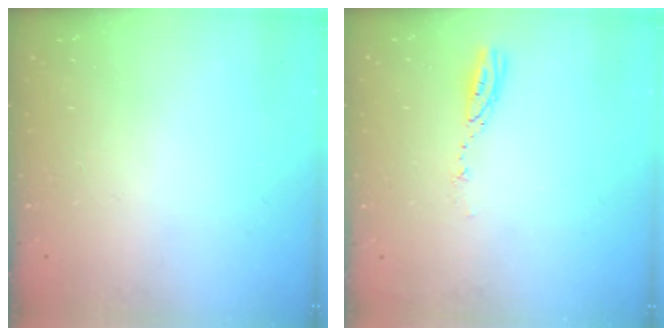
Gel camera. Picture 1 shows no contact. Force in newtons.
{"total": 3.8, "press": 3.8, "slide": 0.4}